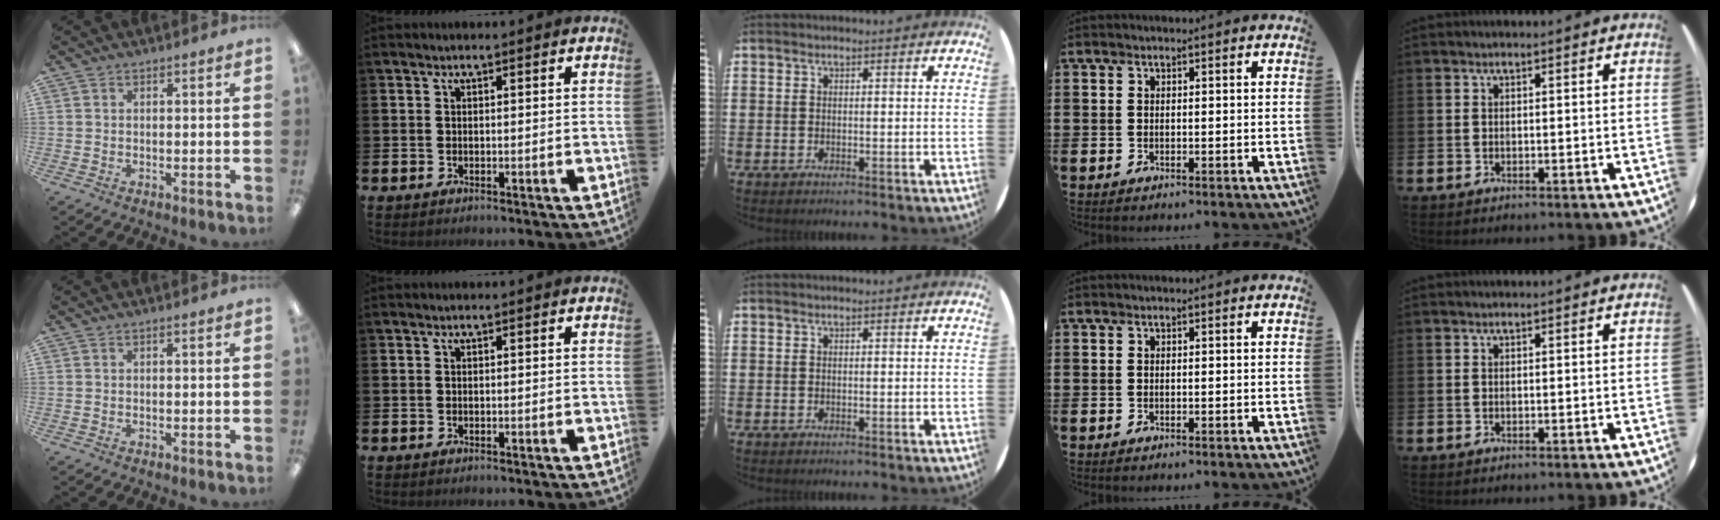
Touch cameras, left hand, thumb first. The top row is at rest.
{}